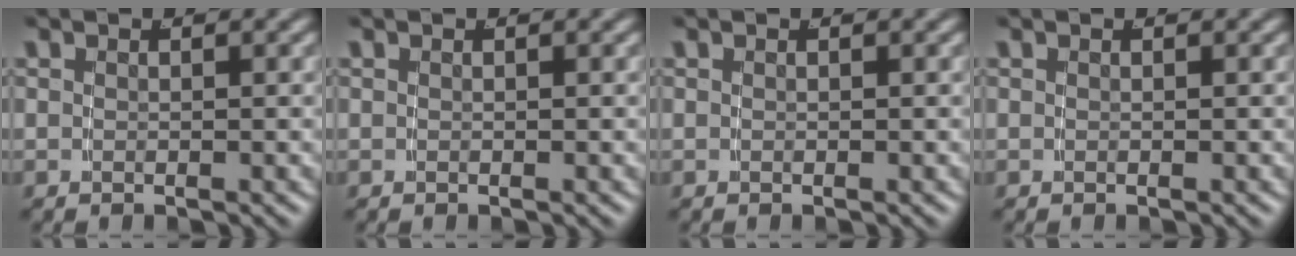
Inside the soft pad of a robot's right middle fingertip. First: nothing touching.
{"total": 0.0}
{"total": 0.0}
{"total": 0.0}